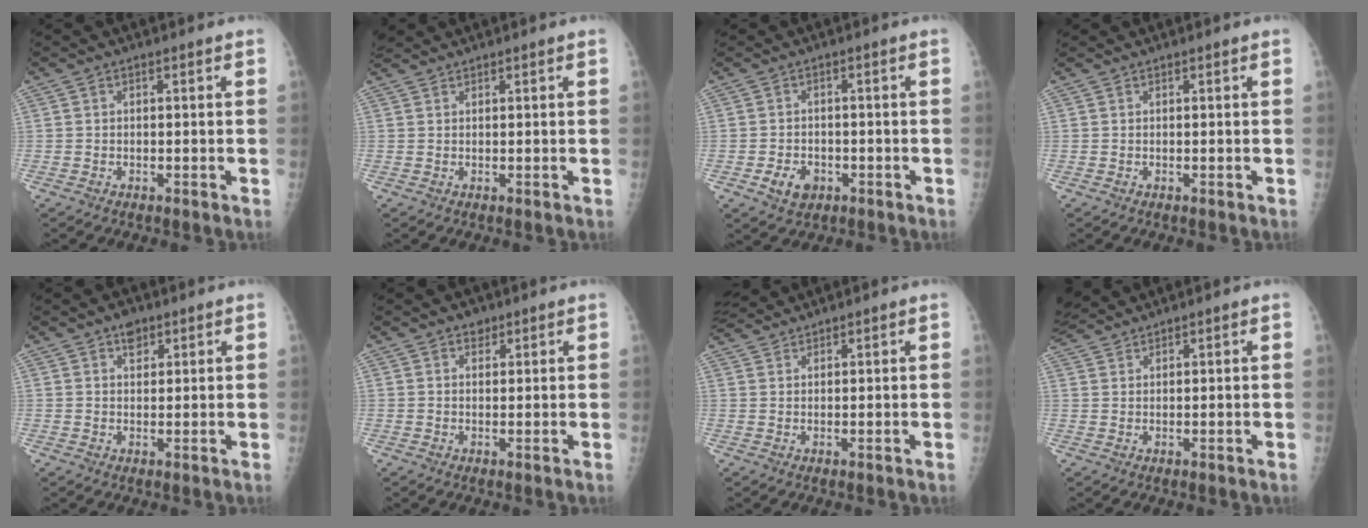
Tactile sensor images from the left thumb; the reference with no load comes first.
{"total": 2.1, "force": [2.0, 0.4, 0.3], "torque": [-0.005, 0.015, 0.040]}
{"total": 3.8, "force": [-1.4, 3.0, 1.8], "torque": [-0.015, 0.004, -0.015]}
{"total": 0.0}
{"total": 2.9, "force": [1.8, 1.8, 1.3], "torque": [-0.005, -0.010, 0.028]}
{"total": 1.8, "force": [1.3, 1.2, 0.5], "torque": [0.006, -0.007, 0.017]}
{"total": 4.5, "force": [4.4, 0.6, 0.6], "torque": [-0.015, 0.013, 0.088]}
{"total": 5.3, "force": [5.1, 0.8, 1.3], "torque": [-0.032, 0.010, 0.106]}